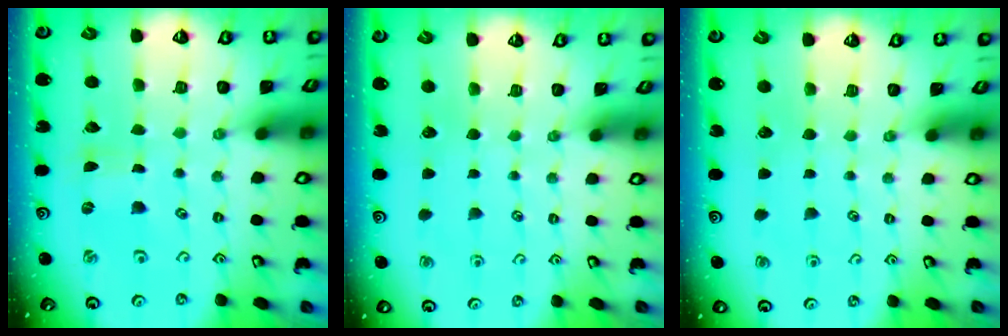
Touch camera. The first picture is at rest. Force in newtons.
{"total": 0.0}
{"total": 0.0}